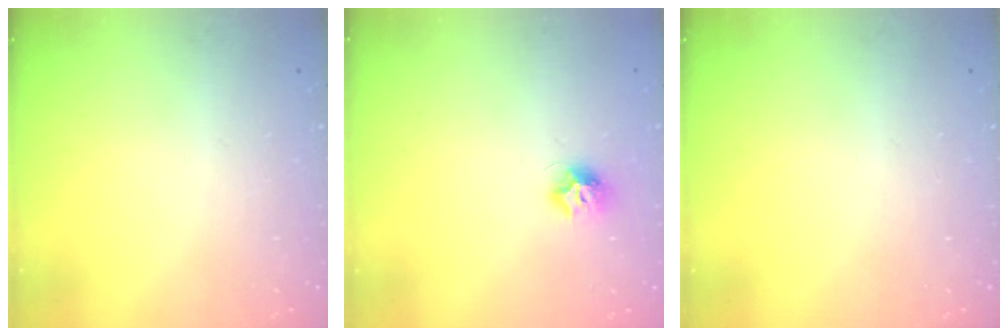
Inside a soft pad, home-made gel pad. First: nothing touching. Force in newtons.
{"total": 8.2, "press": 8.2, "slide": 0.7}
{"total": 0.0}